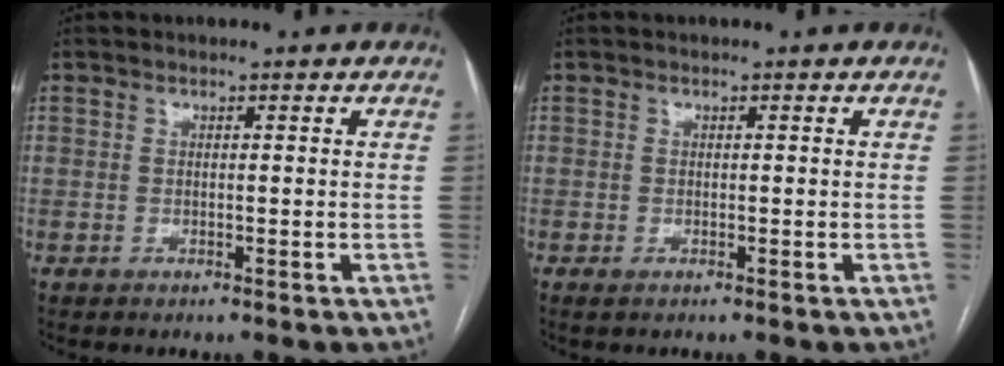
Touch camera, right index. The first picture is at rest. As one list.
[{"total": 0.5, "force": [-0.3, 0.2, 0.4], "torque": [-0.005, 0.000, -0.005]}]